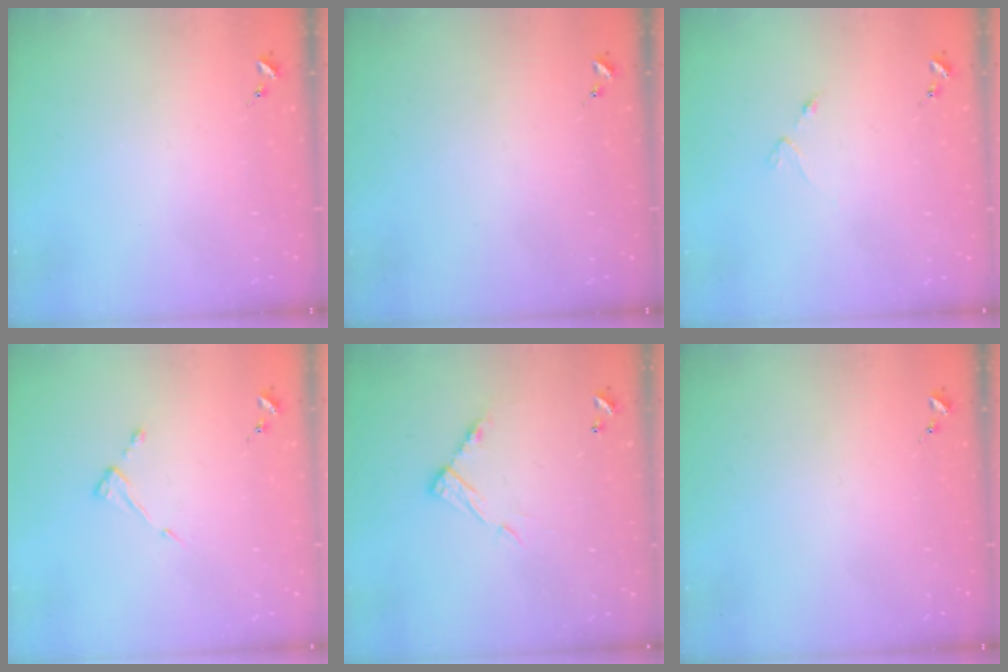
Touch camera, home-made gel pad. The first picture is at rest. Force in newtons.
{"total": 0.0}
{"total": 2.5, "press": 2.4, "slide": 0.4}
{"total": 4.4, "press": 4.3, "slide": 0.7}
{"total": 9.4, "press": 9.4, "slide": 0.1}
{"total": 0.0}